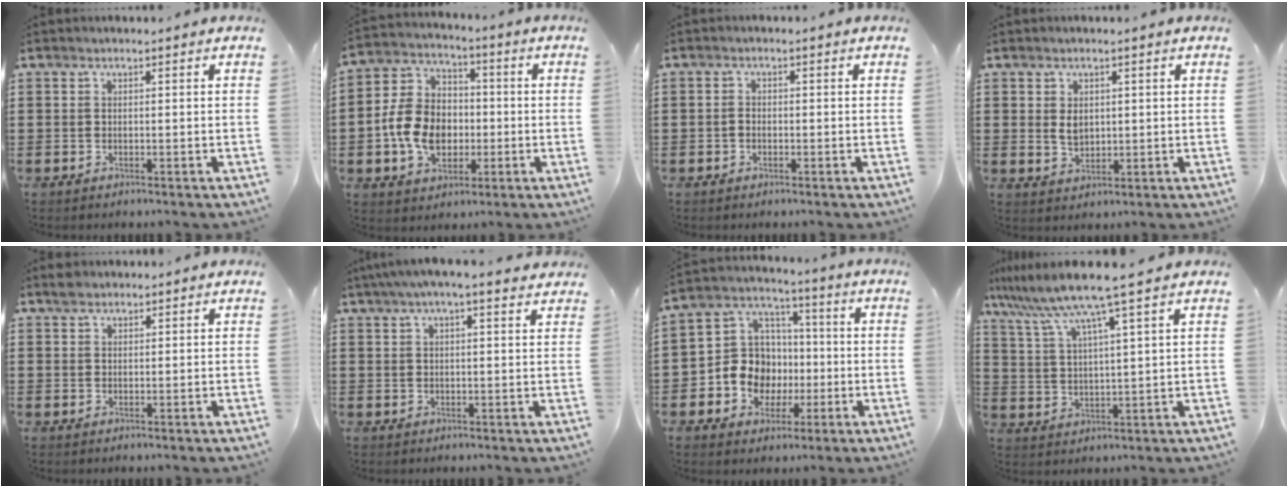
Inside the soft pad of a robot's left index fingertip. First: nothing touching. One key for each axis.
{"total": 10.1, "fx": -1.9, "fy": 7.9, "fz": 5.9, "tx": -0.141, "ty": 0.020, "tz": -0.036}
{"total": 1.3, "fx": -0.4, "fy": 0.9, "fz": 0.8, "tx": -0.019, "ty": 0.002, "tz": -0.009}
{"total": 2.7, "fx": 0.6, "fy": 1.9, "fz": 1.9, "tx": -0.034, "ty": 0.002, "tz": 0.010}
{"total": 1.7, "fx": 1.5, "fy": 0.7, "fz": 0.3, "tx": -0.010, "ty": 0.004, "tz": 0.030}
{"total": 3.8, "fx": 2.9, "fy": 0.1, "fz": 2.5, "tx": -0.057, "ty": 0.003, "tz": 0.050}
{"total": 9.5, "fx": -1.7, "fy": 8.9, "fz": 3.1, "tx": -0.102, "ty": 0.014, "tz": -0.026}
{"total": 8.5, "fx": 6.8, "fy": -0.9, "fz": 5.1, "tx": -0.122, "ty": -0.037, "tz": 0.112}